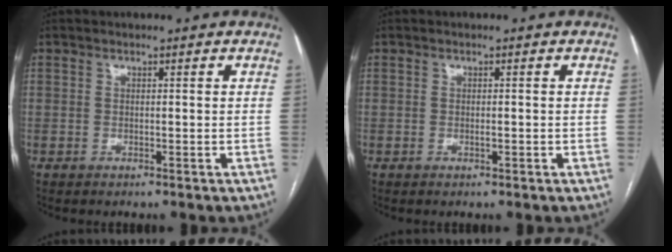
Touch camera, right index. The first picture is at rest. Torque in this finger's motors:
{"motor_torque": [0.05, 0.01, 0.00, 0.05]}